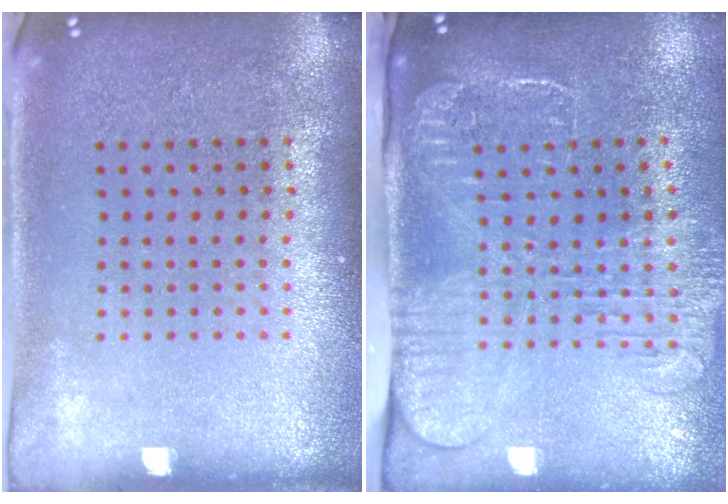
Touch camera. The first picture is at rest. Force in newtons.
{"total": 2.6, "press": 2.0, "slide": 1.7}